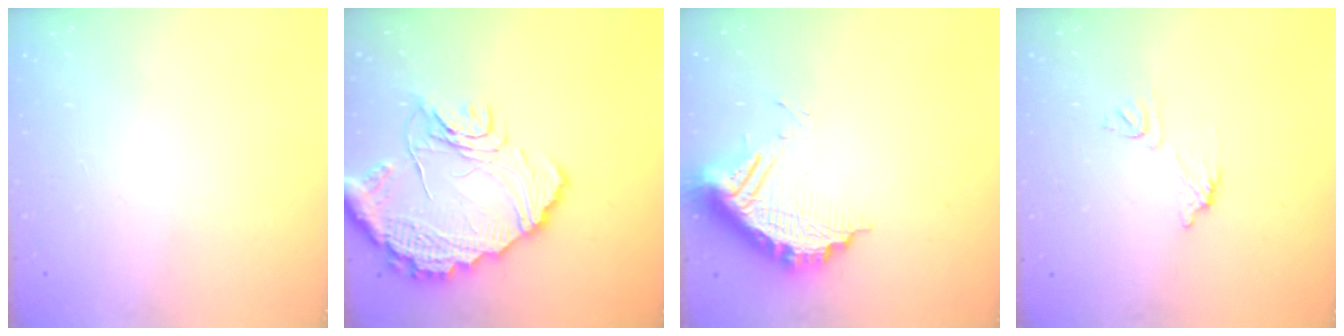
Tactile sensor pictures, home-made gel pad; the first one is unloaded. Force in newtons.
{"total": 18.5, "press": 18.5, "slide": 0.8}
{"total": 11.0, "press": 11.0, "slide": 1.0}
{"total": 6.6, "press": 6.6, "slide": 0.4}